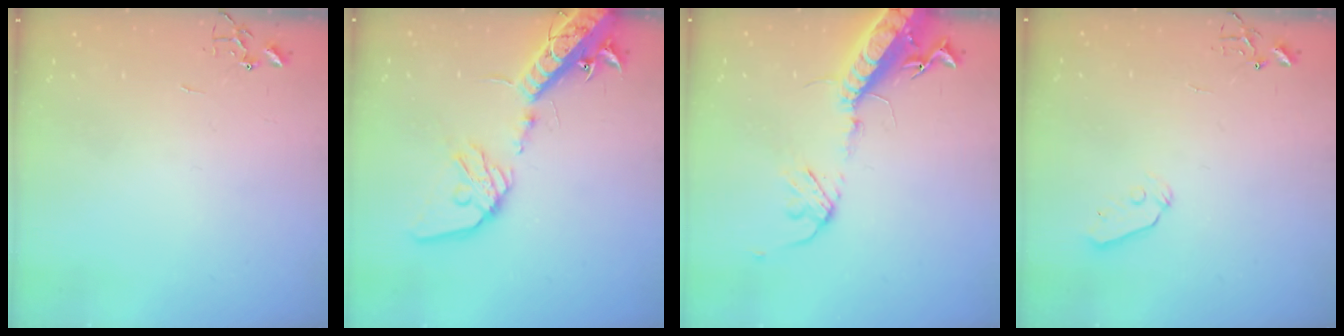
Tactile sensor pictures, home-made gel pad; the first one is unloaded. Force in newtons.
{"total": 19.7, "press": 19.2, "slide": 4.1}
{"total": 17.1, "press": 16.6, "slide": 4.0}
{"total": 5.3, "press": 5.2, "slide": 0.6}